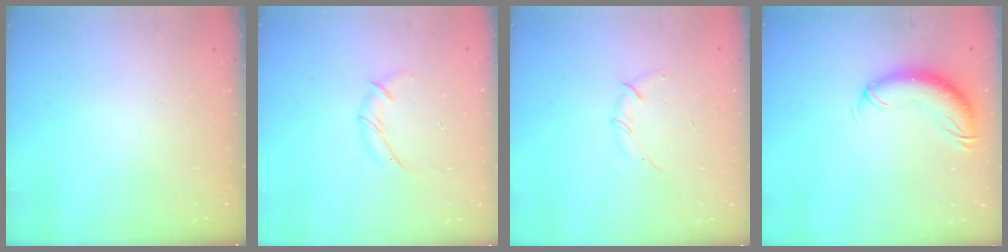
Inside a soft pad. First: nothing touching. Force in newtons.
{"total": 7.2, "press": 7.2, "slide": 1.0}
{"total": 3.6, "press": 3.6, "slide": 0.8}
{"total": 10.8, "press": 10.6, "slide": 2.3}